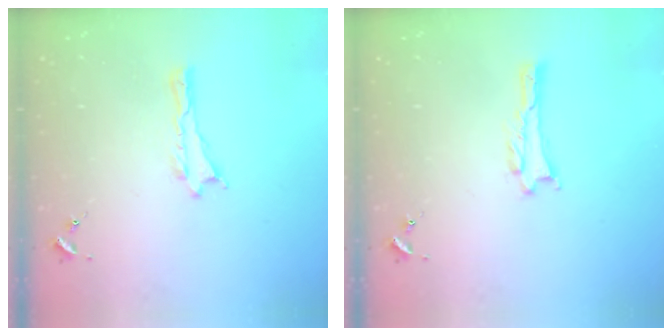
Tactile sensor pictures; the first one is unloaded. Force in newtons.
{"total": 1.0, "press": 1.0, "slide": 0.1}